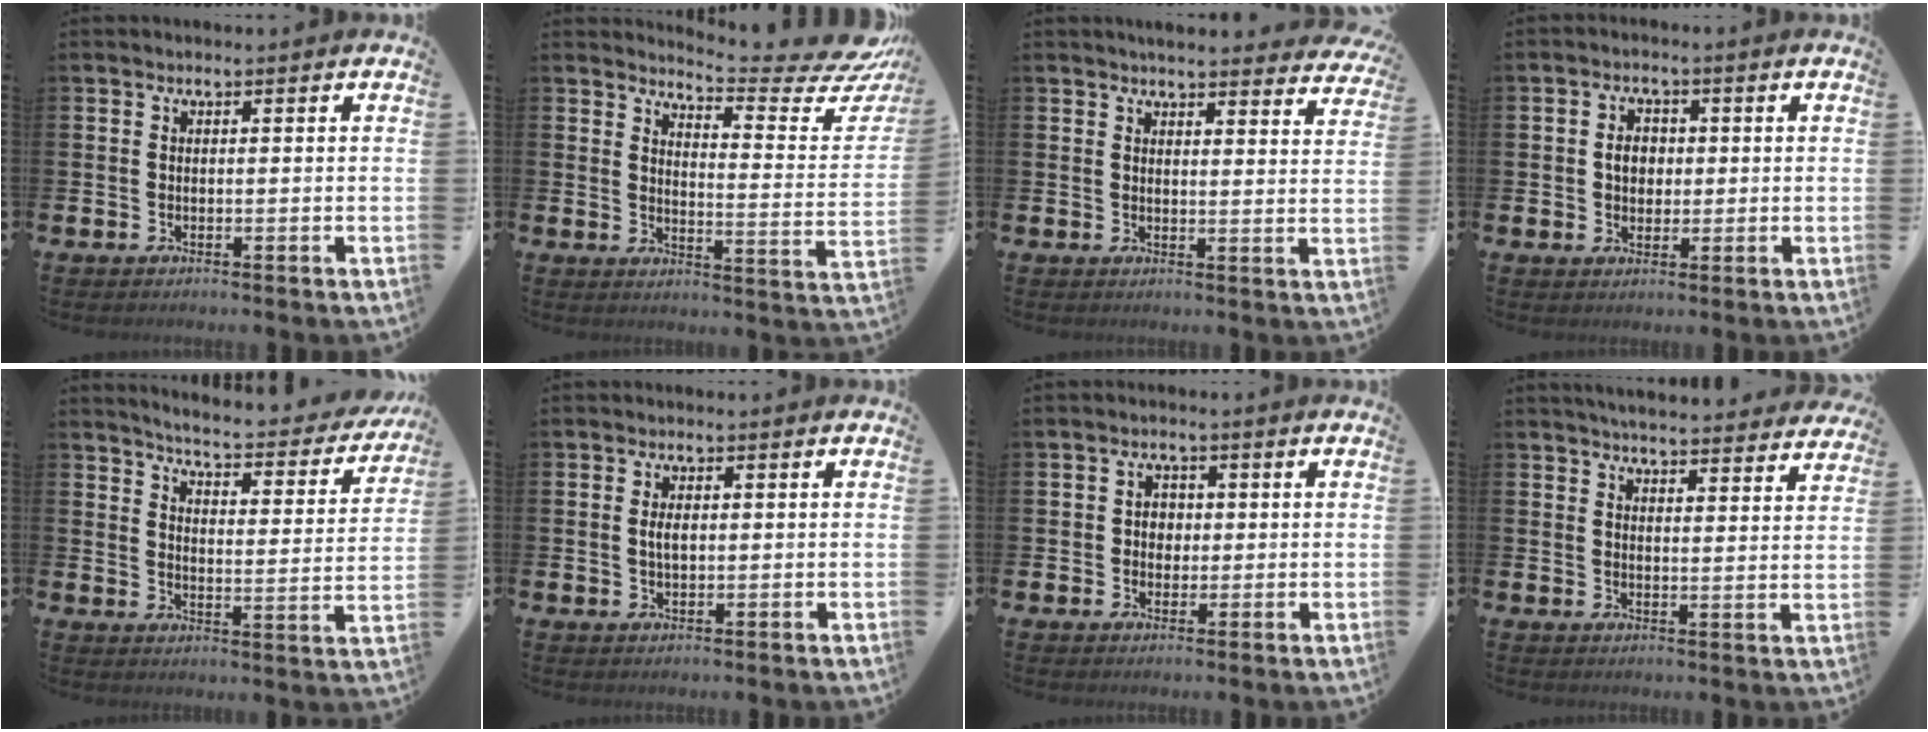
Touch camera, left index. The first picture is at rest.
{"total": 6.6, "force": [6.0, 0.6, 2.5], "torque": [-0.044, -0.056, 0.096]}
{"total": 3.9, "force": [3.8, 0.2, 0.4], "torque": [-0.006, -0.024, 0.067]}
{"total": 3.1, "force": [0.3, 2.5, 1.9], "torque": [-0.016, 0.002, -0.003]}
{"total": 4.6, "force": [4.4, 0.3, 1.3], "torque": [-0.043, -0.041, 0.067]}
{"total": 2.0, "force": [0.3, 1.0, 1.7], "torque": [-0.026, 0.003, 0.001]}
{"total": 2.5, "force": [0.3, 2.2, 1.0], "torque": [-0.009, 0.004, -0.002]}
{"total": 5.2, "force": [5.1, 0.3, 0.7], "torque": [-0.016, -0.035, 0.089]}